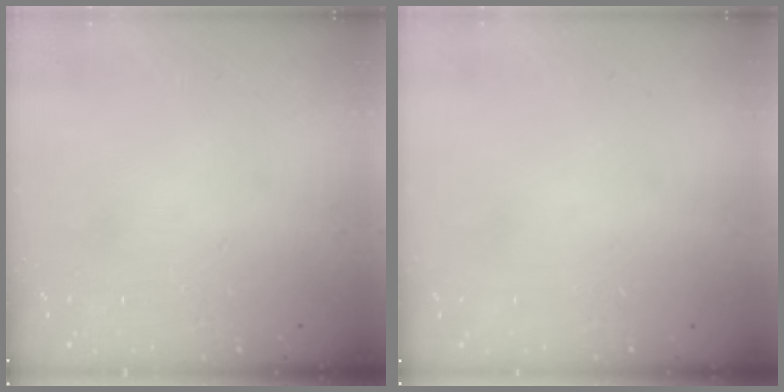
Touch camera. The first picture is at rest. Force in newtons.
{"total": 0.6, "press": 0.5, "slide": 0.2}